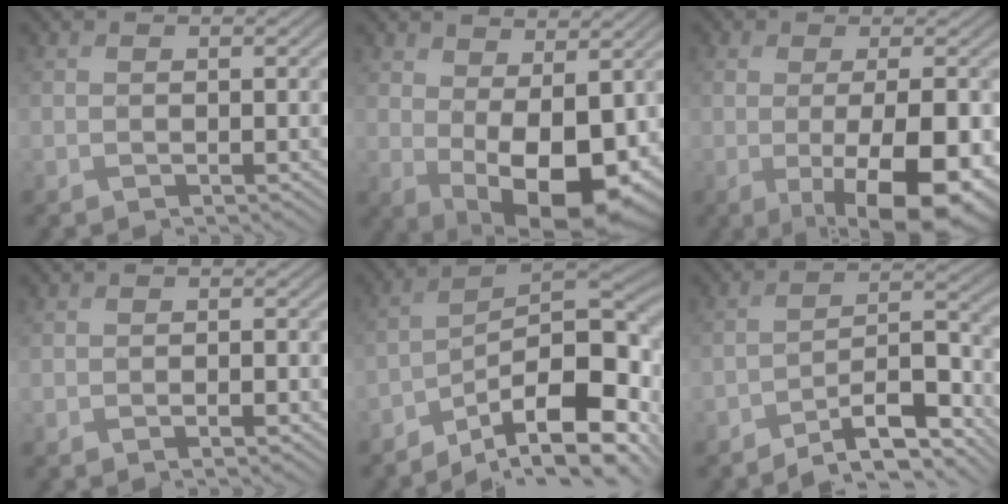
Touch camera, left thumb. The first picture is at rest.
{"total": 12.1, "force": [-0.5, 6.6, 10.1], "torque": [-0.173, -0.026, 0.007]}
{"total": 11.1, "force": [-2.3, 4.1, 10.0], "torque": [-0.140, -0.018, -0.021]}
{"total": 1.0, "force": [-0.4, 0.4, 0.8], "torque": [-0.012, 0.000, -0.005]}
{"total": 15.2, "force": [-8.1, 5.6, 11.6], "torque": [-0.185, -0.012, -0.139]}
{"total": 9.6, "force": [-7.6, 2.3, 5.3], "torque": [-0.074, 0.011, -0.135]}